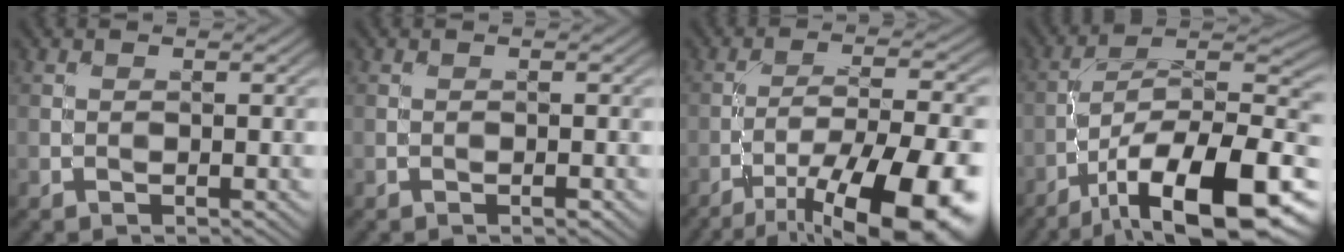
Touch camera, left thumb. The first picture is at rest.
{"total": 0.6, "force": [-0.3, 0.1, 0.4], "torque": [-0.006, 0.001, -0.007]}
{"total": 17.2, "force": [-10.7, 5.0, 12.6], "torque": [-0.184, -0.021, -0.156]}
{"total": 17.7, "force": [-9.6, 6.3, 13.5], "torque": [-0.207, -0.008, -0.176]}